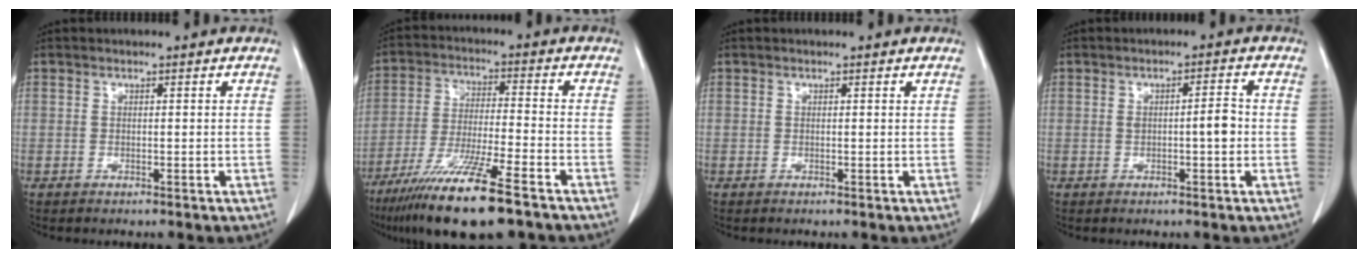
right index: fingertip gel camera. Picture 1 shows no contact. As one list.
[{"total": 15.2, "force": [-10.3, 0.9, 11.2], "torque": [-0.212, -0.044, -0.181]}, {"total": 0.0}, {"total": 3.3, "force": [-0.2, 0.7, 3.2], "torque": [-0.053, 0.006, -0.002]}]